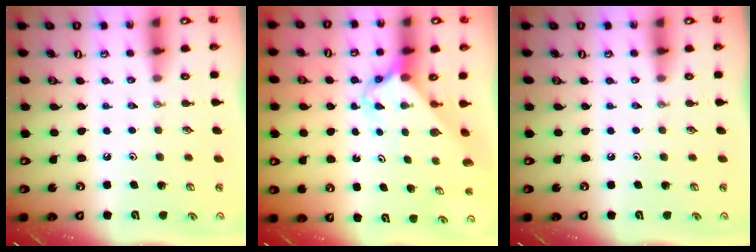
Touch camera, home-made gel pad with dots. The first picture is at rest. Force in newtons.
{"total": 2.4, "press": 2.4, "slide": 0.2}
{"total": 0.0}